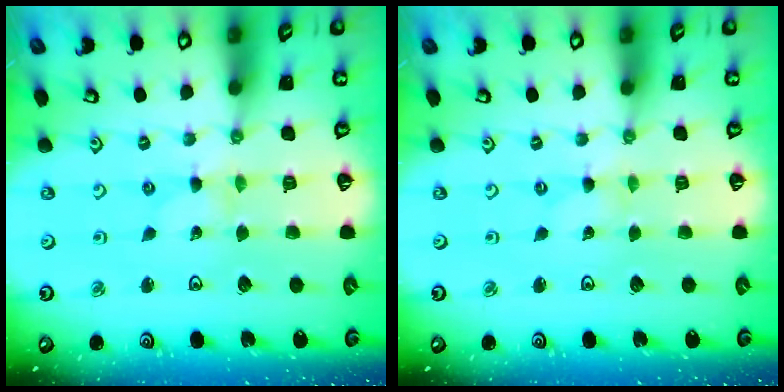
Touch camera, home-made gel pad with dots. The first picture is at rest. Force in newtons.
{"total": 0.0}